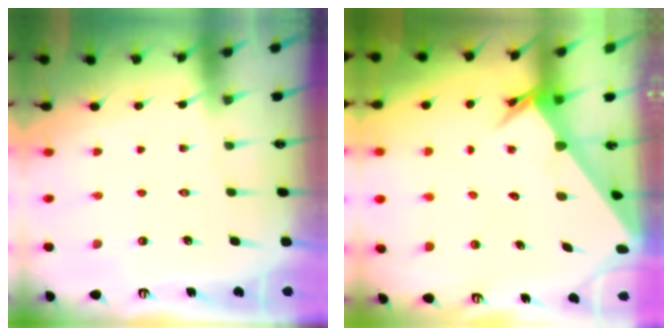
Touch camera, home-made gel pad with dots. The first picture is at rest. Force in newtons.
{"total": 2.4, "press": 2.4, "slide": 0.2}